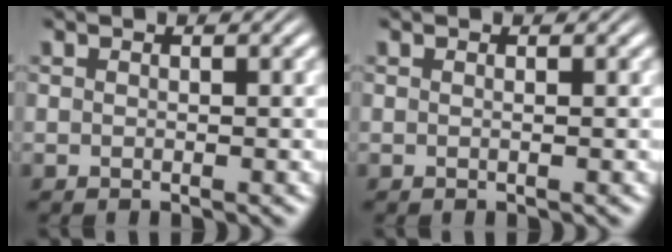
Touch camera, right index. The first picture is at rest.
{"total": 0.0}